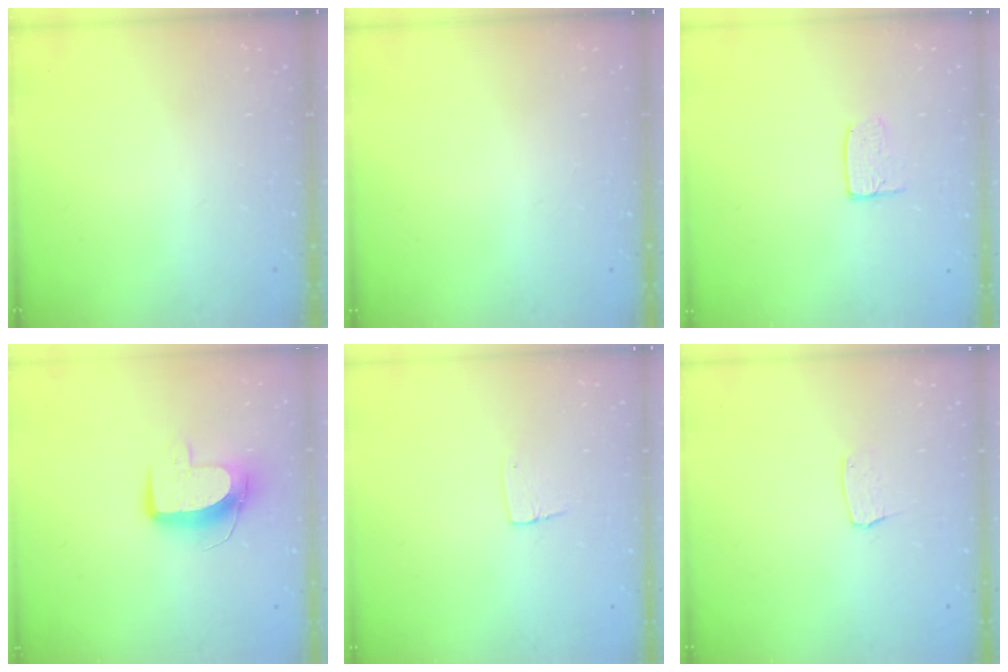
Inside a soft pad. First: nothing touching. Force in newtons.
{"total": 0.0}
{"total": 4.7, "press": 4.7, "slide": 0.4}
{"total": 10.2, "press": 10.2, "slide": 0.2}
{"total": 5.3, "press": 5.3, "slide": 0.4}
{"total": 3.7, "press": 3.7, "slide": 0.2}